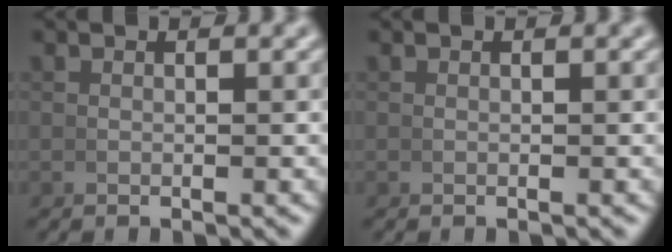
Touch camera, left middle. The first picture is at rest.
{"total": 0.0}